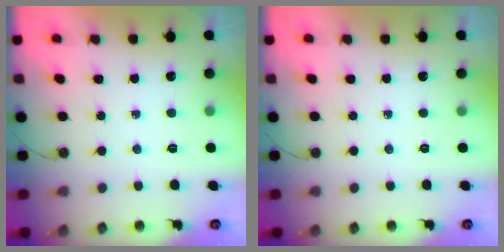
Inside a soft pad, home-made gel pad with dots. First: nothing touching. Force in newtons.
{"total": 0.0}